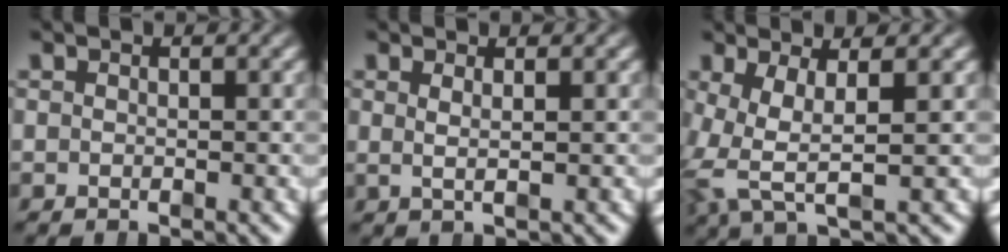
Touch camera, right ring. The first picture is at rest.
{"total": 1.2, "force": [0.6, -0.5, 1.0], "torque": [-0.018, -0.008, 0.019]}
{"total": 4.5, "force": [-0.3, 2.4, 3.8], "torque": [-0.093, -0.025, 0.006]}